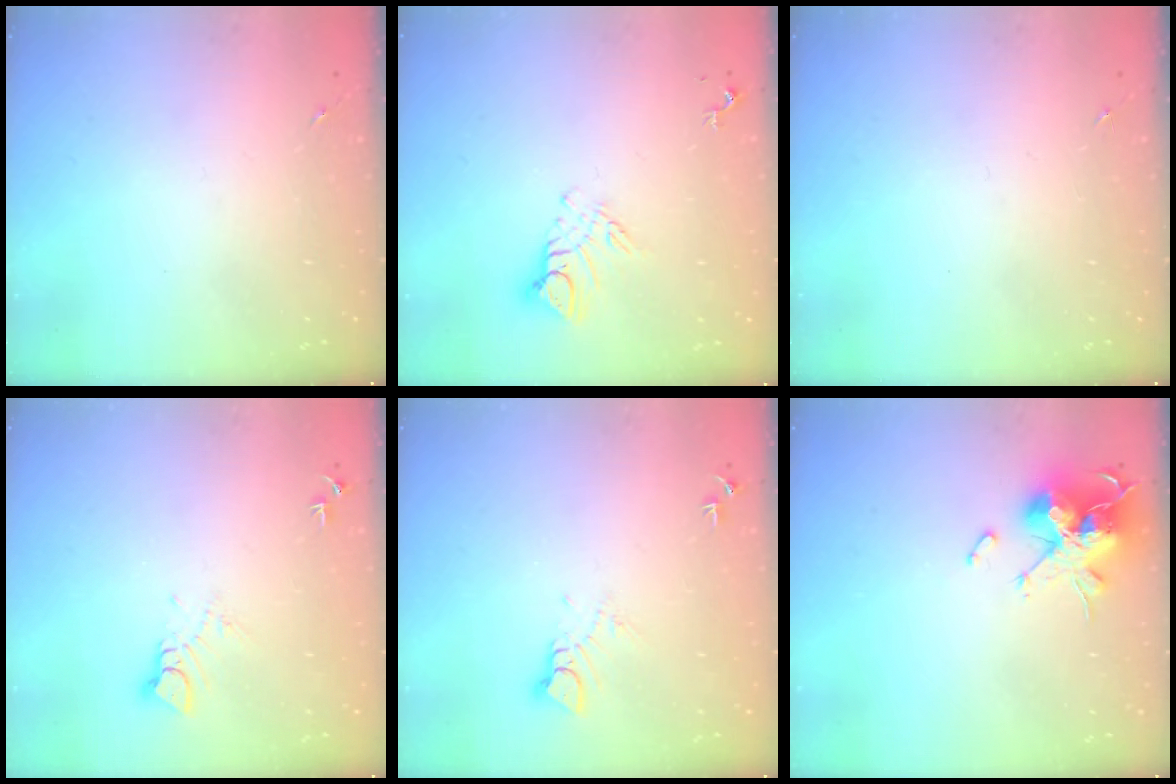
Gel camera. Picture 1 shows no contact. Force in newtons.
{"total": 8.7, "press": 8.6, "slide": 0.9}
{"total": 0.0}
{"total": 4.7, "press": 4.7, "slide": 0.3}
{"total": 4.7, "press": 4.7, "slide": 0.3}
{"total": 15.3, "press": 15.1, "slide": 2.4}